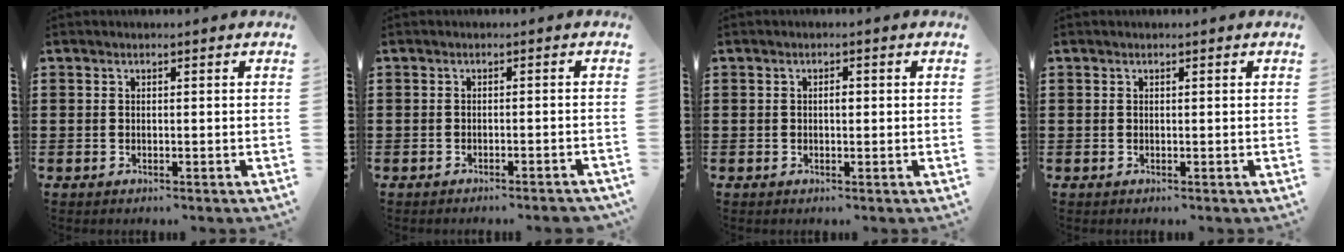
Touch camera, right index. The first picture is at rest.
{"total": 1.2, "force": [-1.1, -0.1, 0.5], "torque": [-0.009, 0.000, -0.022]}
{"total": 1.2, "force": [0.0, 0.5, 1.1], "torque": [-0.022, 0.002, -0.001]}
{"total": 0.0}